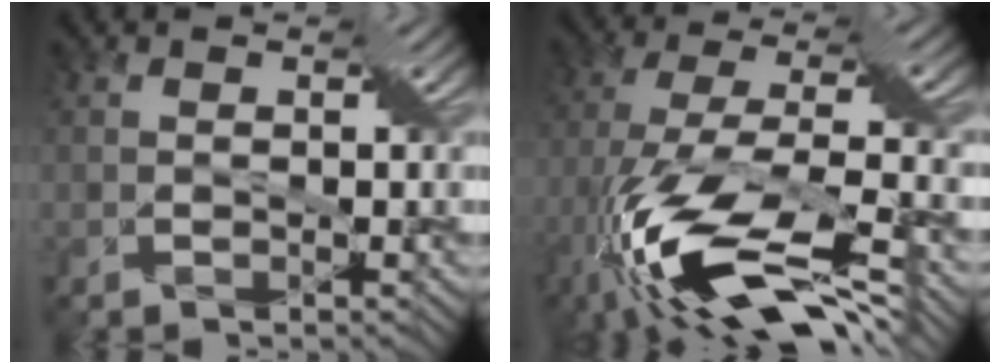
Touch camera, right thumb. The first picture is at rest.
{"total": 16.7, "force": [-8.6, 5.1, 13.4], "torque": [-0.300, -0.011, -0.162]}